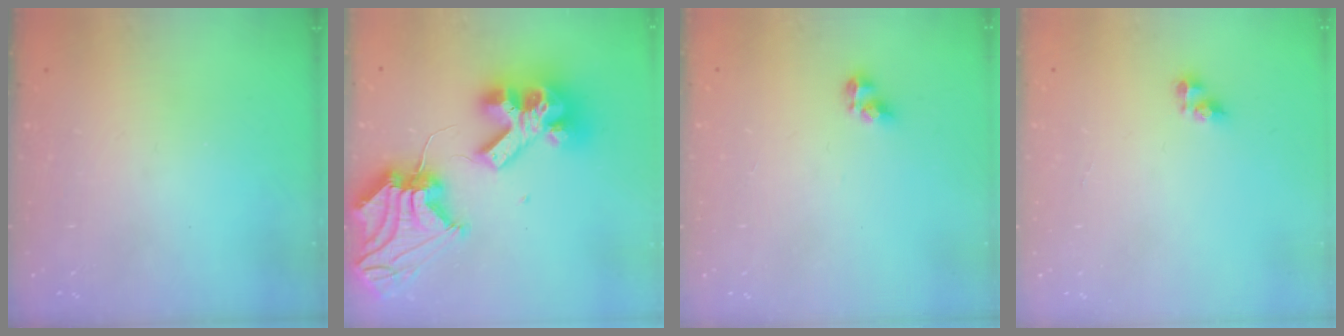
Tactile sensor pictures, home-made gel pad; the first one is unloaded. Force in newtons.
{"total": 24.9, "press": 24.7, "slide": 3.0}
{"total": 5.4, "press": 5.3, "slide": 0.6}
{"total": 5.1, "press": 5.1, "slide": 0.6}